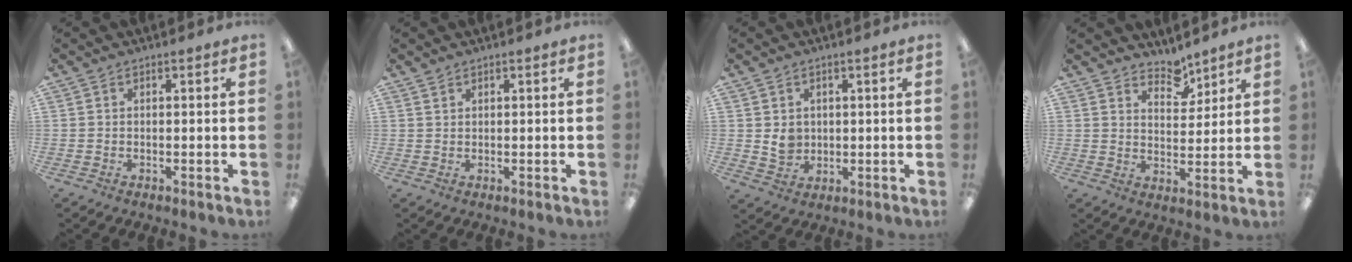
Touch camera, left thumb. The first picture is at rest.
{"total": 1.1, "force": [0.9, 0.5, 0.2], "torque": [-0.006, -0.002, 0.019]}
{"total": 4.3, "force": [1.2, 3.8, 1.7], "torque": [-0.023, 0.000, 0.022]}
{"total": 6.5, "force": [5.7, 2.8, 1.3], "torque": [-0.003, -0.044, 0.101]}